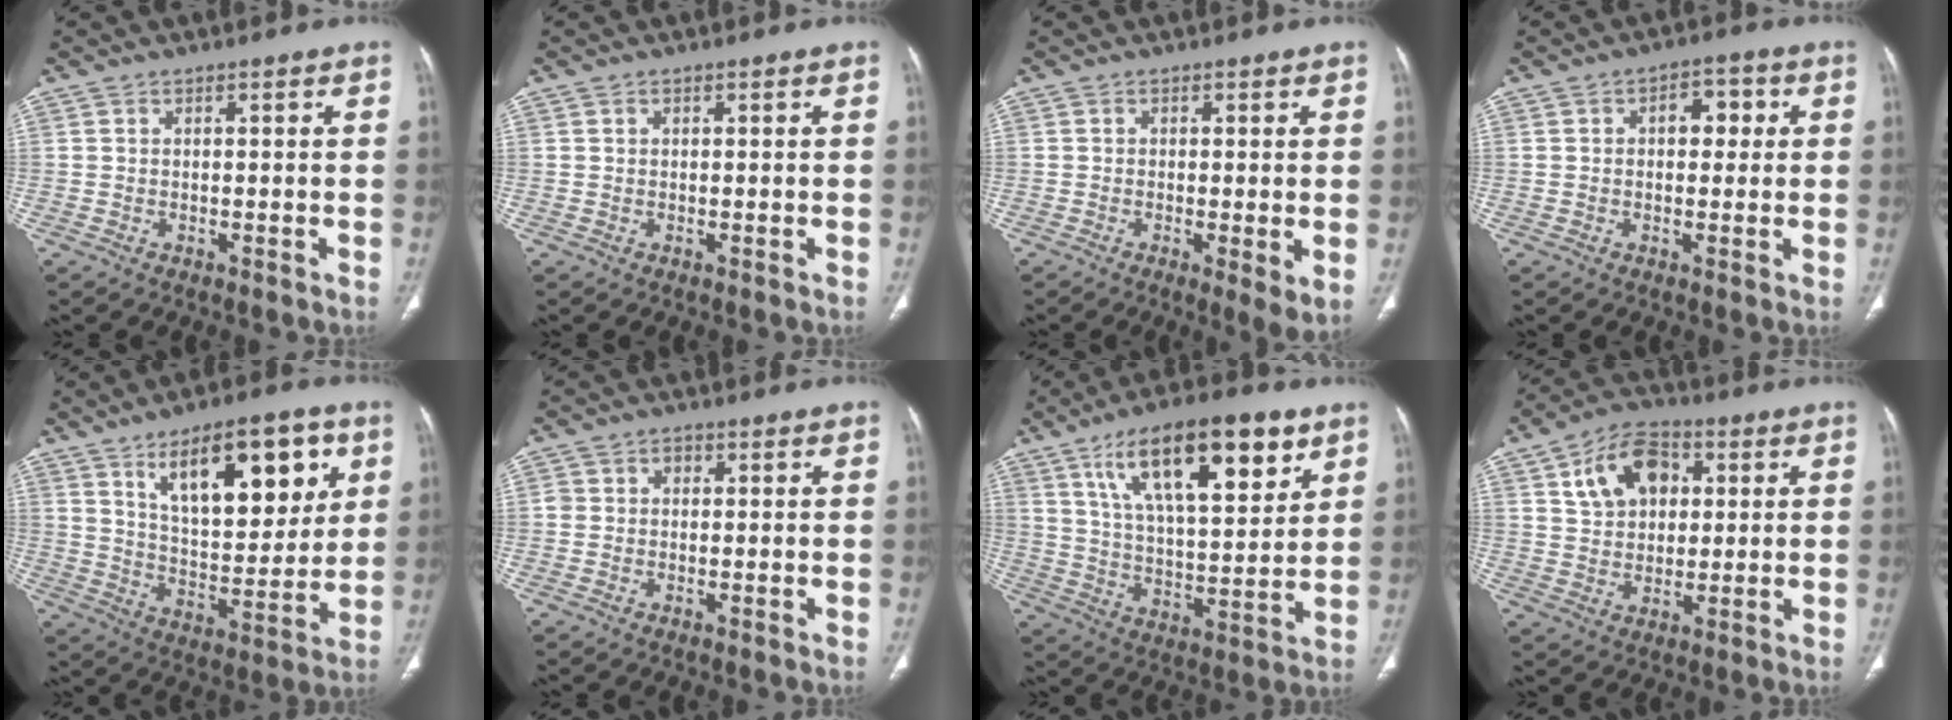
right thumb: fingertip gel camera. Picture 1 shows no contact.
{"total": 0.0}
{"total": 4.3, "force": [-0.7, 1.0, 4.2], "torque": [-0.073, -0.016, -0.015]}
{"total": 5.0, "force": [1.0, 3.2, 3.7], "torque": [-0.023, 0.008, 0.009]}
{"total": 20.0, "force": [9.1, 8.7, 15.5], "torque": [-0.182, -0.042, 0.151]}
{"total": 2.4, "force": [0.4, 2.2, 1.0], "torque": [-0.003, 0.008, 0.004]}
{"total": 21.6, "force": [11.2, 8.0, 16.7], "torque": [-0.237, -0.031, 0.191]}
{"total": 11.9, "force": [3.9, 8.2, 7.7], "torque": [-0.102, 0.002, 0.063]}